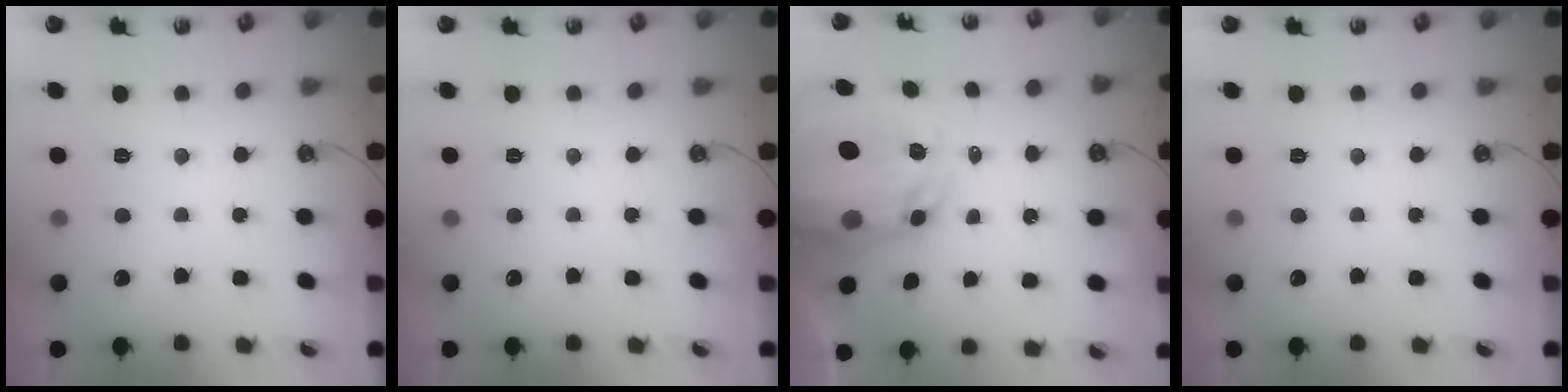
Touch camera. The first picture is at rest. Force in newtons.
{"total": 0.0}
{"total": 8.6, "press": 8.5, "slide": 0.8}
{"total": 0.0}